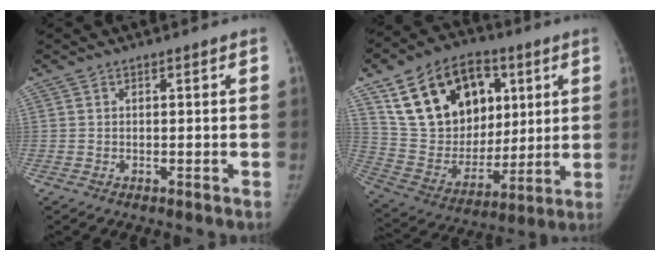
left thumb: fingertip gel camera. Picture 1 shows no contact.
{"total": 23.9, "force": [9.9, 16.5, 14.3], "torque": [-0.212, -0.016, 0.180]}